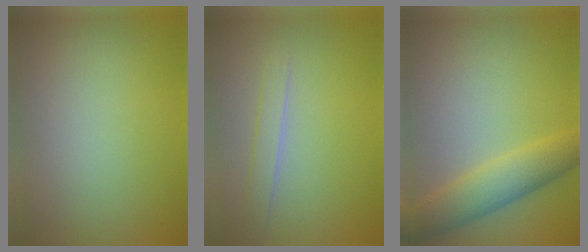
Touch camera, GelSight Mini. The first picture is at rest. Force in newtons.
{"total": 1.5, "press": 1.5, "slide": 0.0}
{"total": 4.9, "press": 4.9, "slide": 0.2}